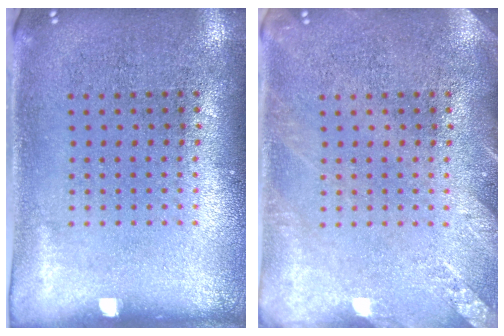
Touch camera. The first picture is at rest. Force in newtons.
{"total": 1.9, "press": 1.9, "slide": 0.2}